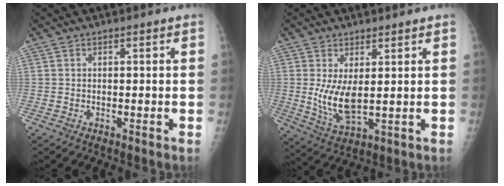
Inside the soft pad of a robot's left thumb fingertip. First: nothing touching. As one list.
[{"total": 7.3, "force": [1.2, 3.0, 6.6], "torque": [-0.126, -0.024, 0.035]}]